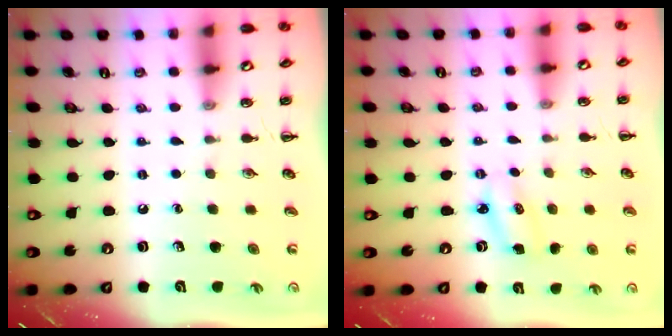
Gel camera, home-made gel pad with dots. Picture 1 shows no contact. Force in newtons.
{"total": 3.1, "press": 3.0, "slide": 0.7}